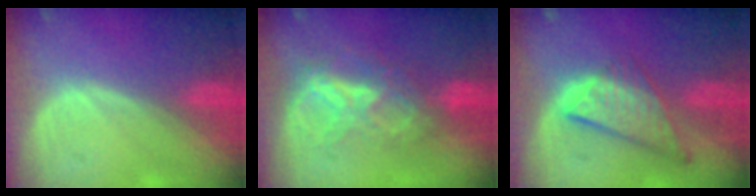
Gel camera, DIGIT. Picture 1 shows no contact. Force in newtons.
{"total": 6.6, "press": 6.4, "slide": 1.5}
{"total": 8.6, "press": 7.3, "slide": 4.5}